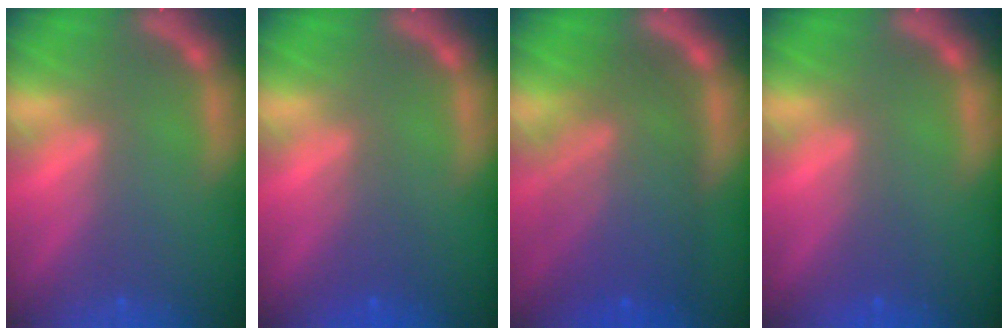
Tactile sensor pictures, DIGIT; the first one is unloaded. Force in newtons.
{"total": 2.0}
{"total": 9.5}
{"total": 0.9}